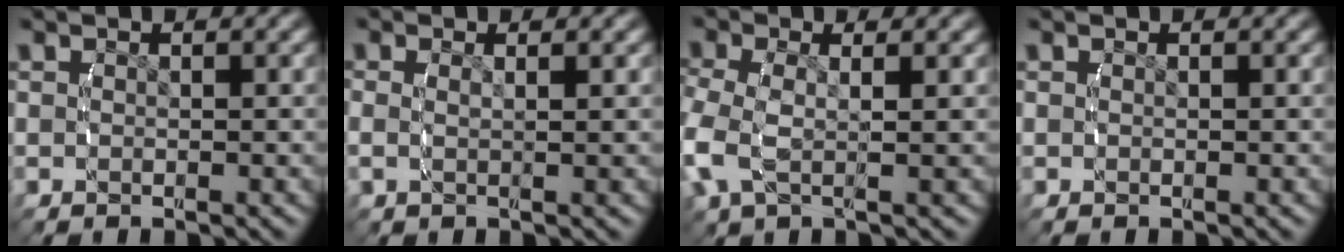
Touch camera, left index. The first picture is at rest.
{"total": 1.7, "force": [0.2, 0.8, 1.5], "torque": [-0.034, -0.008, 0.002]}
{"total": 3.8, "force": [-0.2, 2.5, 2.9], "torque": [-0.092, -0.018, 0.000]}
{"total": 0.0}